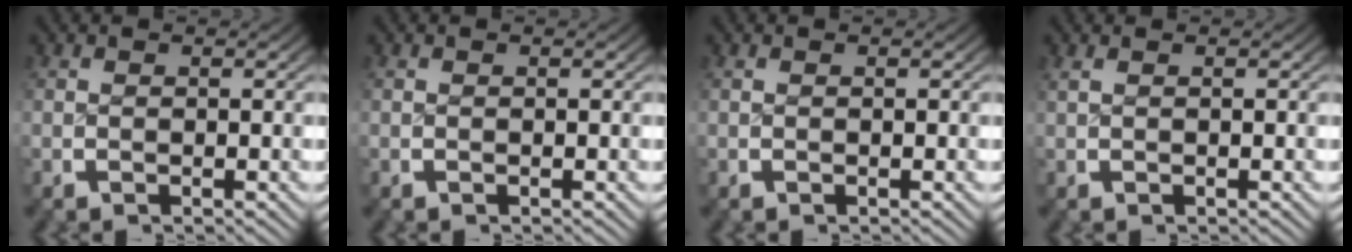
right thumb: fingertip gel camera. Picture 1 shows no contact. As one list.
[{"total": 0.0}, {"total": 0.0}, {"total": 0.6, "force": [0.4, 0.0, 0.5], "torque": [-0.010, 0.005, 0.010]}]